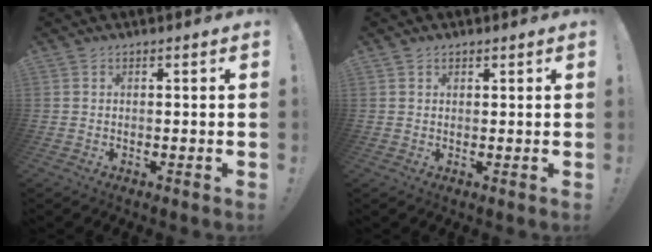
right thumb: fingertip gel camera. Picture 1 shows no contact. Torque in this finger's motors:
{"motor_torque": [-0.09, -0.03, -0.14, -0.18, -0.07]}